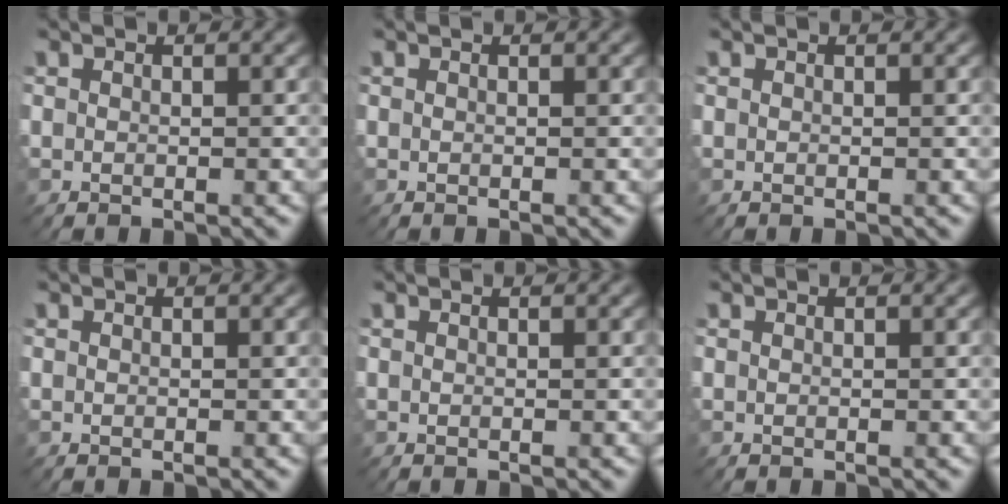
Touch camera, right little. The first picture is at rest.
{"total": 0.0}
{"total": 0.0}
{"total": 0.0}
{"total": 0.0}
{"total": 0.0}